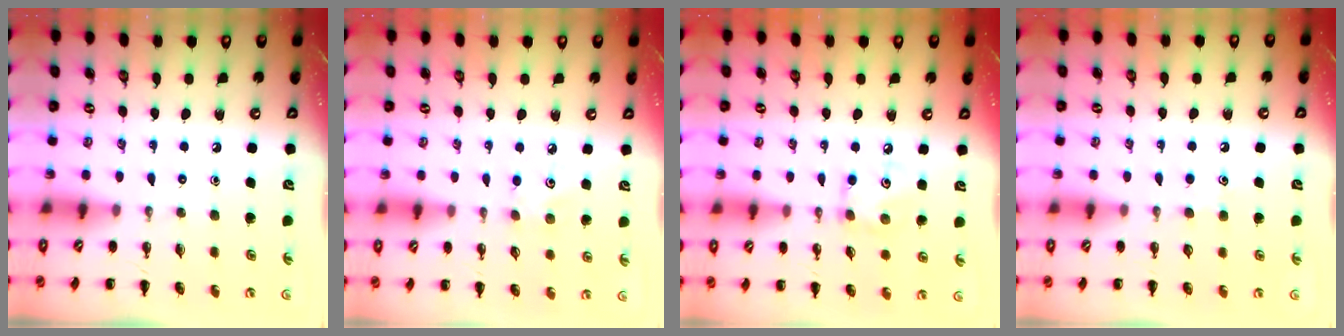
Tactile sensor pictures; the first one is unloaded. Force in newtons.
{"total": 4.1, "press": 3.9, "slide": 1.1}
{"total": 5.8, "press": 5.8, "slide": 0.5}
{"total": 4.9, "press": 4.6, "slide": 1.6}